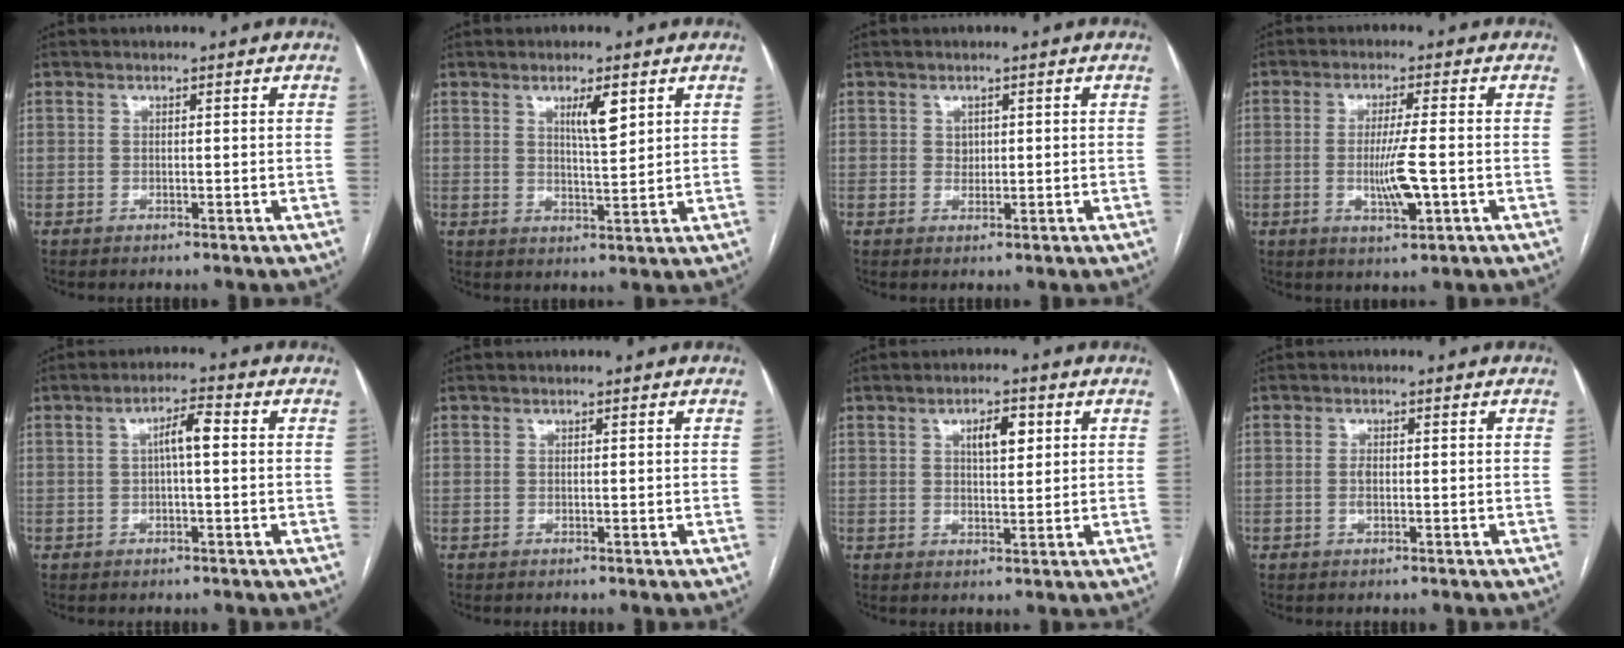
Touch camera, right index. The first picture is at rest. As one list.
[{"total": 4.6, "force": [2.3, 0.8, 4.0], "torque": [-0.070, -0.002, 0.040]}, {"total": 1.1, "force": [0.3, 1.0, 0.5], "torque": [-0.006, 0.000, 0.006]}, {"total": 6.2, "force": [-1.4, 0.3, 6.1], "torque": [-0.114, -0.013, -0.022]}, {"total": 3.9, "force": [0.3, 0.6, 3.8], "torque": [-0.066, 0.011, 0.004]}, {"total": 0.0}, {"total": 4.3, "force": [1.6, 1.6, 3.7], "torque": [-0.061, 0.005, 0.026]}, {"total": 1.3, "force": [-0.3, 0.5, 1.1], "torque": [-0.023, 0.002, -0.006]}]